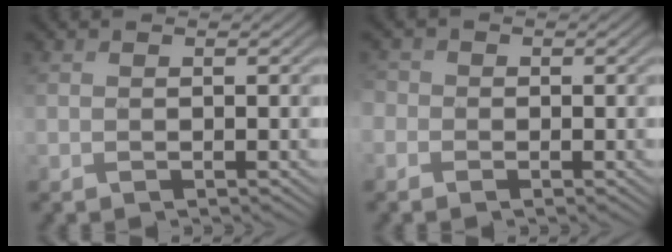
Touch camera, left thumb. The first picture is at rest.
{"total": 2.2, "force": [-0.9, 1.9, 0.5], "torque": [-0.015, 0.001, -0.027]}